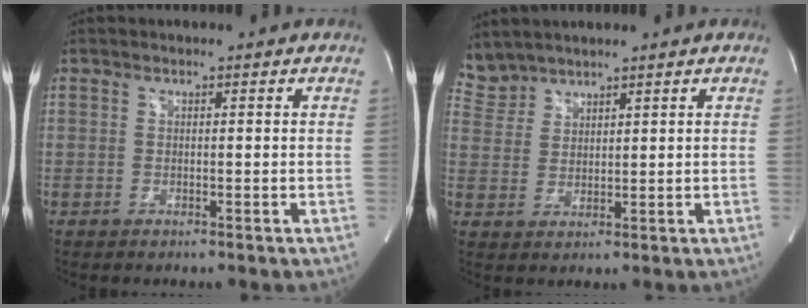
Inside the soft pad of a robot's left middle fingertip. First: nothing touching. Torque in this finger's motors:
{"motor_torque": [-0.19, -0.09, -0.18, -0.04]}